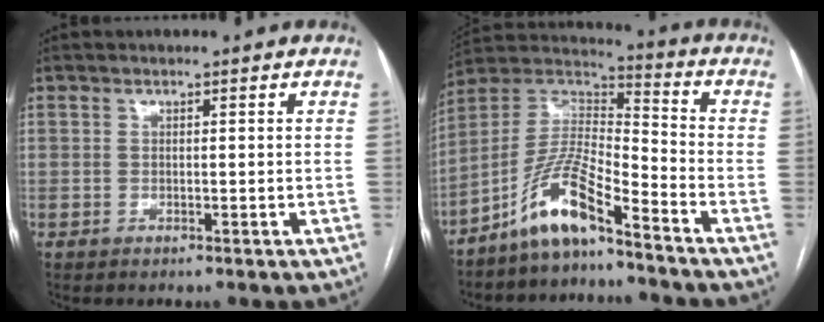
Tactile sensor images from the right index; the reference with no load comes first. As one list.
[{"total": 10.8, "force": [-7.8, 1.5, 7.3], "torque": [-0.157, 0.015, -0.151]}]